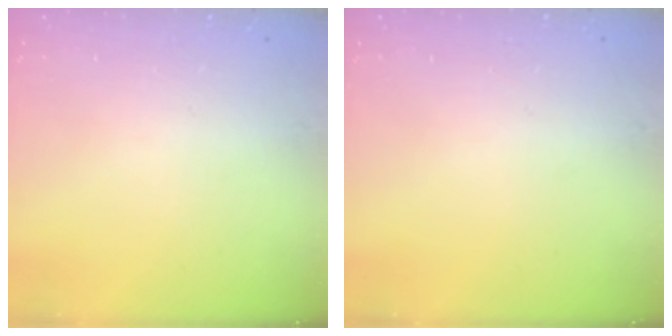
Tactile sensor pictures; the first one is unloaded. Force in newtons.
{"total": 0.0}